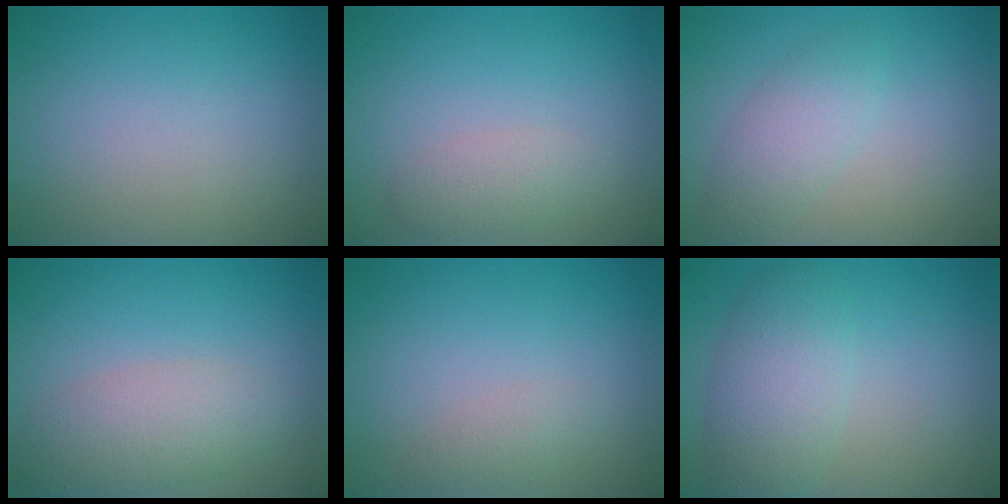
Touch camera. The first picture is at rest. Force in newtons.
{"total": 1.7, "press": 1.7, "slide": 0.1}
{"total": 2.7, "press": 2.7, "slide": 0.0}
{"total": 4.1, "press": 4.1, "slide": 0.2}
{"total": 1.1, "press": 1.1, "slide": 0.0}
{"total": 4.5, "press": 4.5, "slide": 0.1}